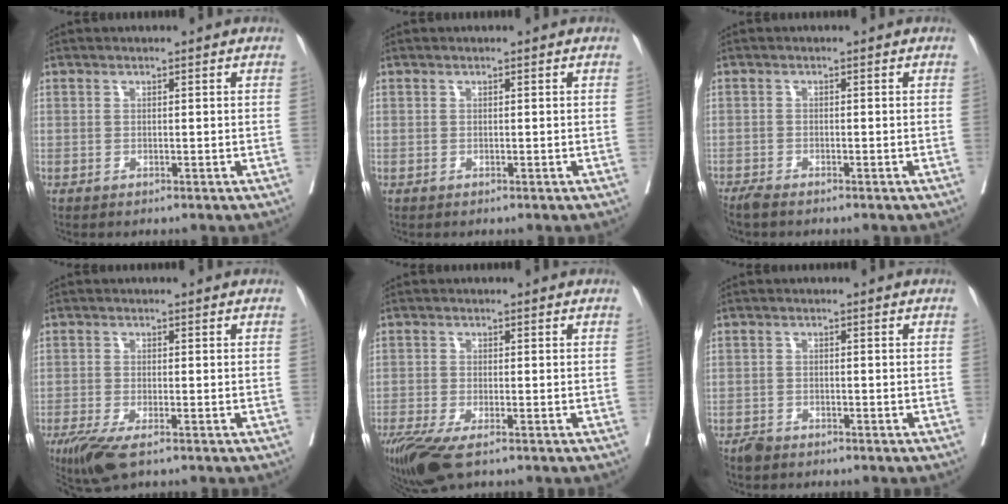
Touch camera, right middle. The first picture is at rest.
{"total": 0.0}
{"total": 1.8, "force": [-1.6, 0.1, 0.7], "torque": [-0.014, -0.005, -0.031]}
{"total": 5.5, "force": [-3.6, 1.2, 4.0], "torque": [-0.072, -0.015, -0.062]}
{"total": 7.4, "force": [-5.0, 1.9, 5.2], "torque": [-0.092, -0.020, -0.089]}
{"total": 1.5, "force": [-1.4, 0.6, 0.2], "torque": [-0.006, 0.000, -0.024]}